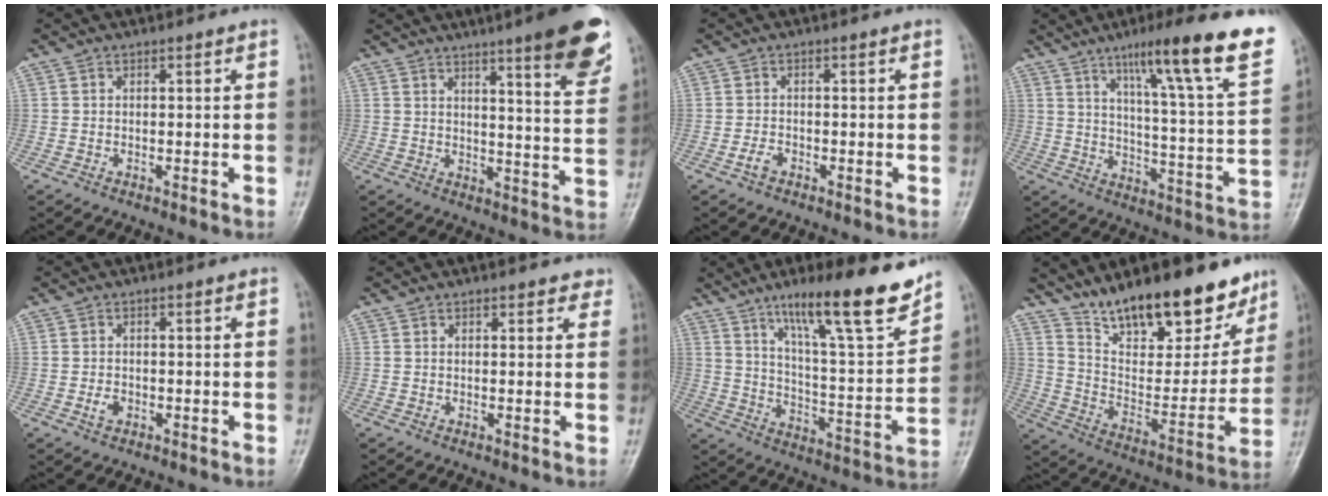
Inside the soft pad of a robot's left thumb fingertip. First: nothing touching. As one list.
[{"total": 14.1, "force": [8.7, 1.9, 11.0], "torque": [-0.127, -0.049, 0.113]}, {"total": 1.8, "force": [-1.0, 1.1, 1.0], "torque": [-0.023, 0.006, -0.020]}, {"total": 23.0, "force": [13.4, 2.5, 18.6], "torque": [-0.249, -0.046, 0.192]}, {"total": 1.6, "force": [-0.5, 1.1, 1.0], "torque": [-0.017, 0.003, -0.008]}, {"total": 2.6, "force": [2.1, 1.1, 1.1], "torque": [0.012, -0.004, 0.018]}, {"total": 19.5, "force": [13.5, 3.1, 13.7], "torque": [-0.187, -0.074, 0.219]}, {"total": 22.5, "force": [16.7, 8.6, 12.3], "torque": [-0.142, -0.086, 0.273]}]